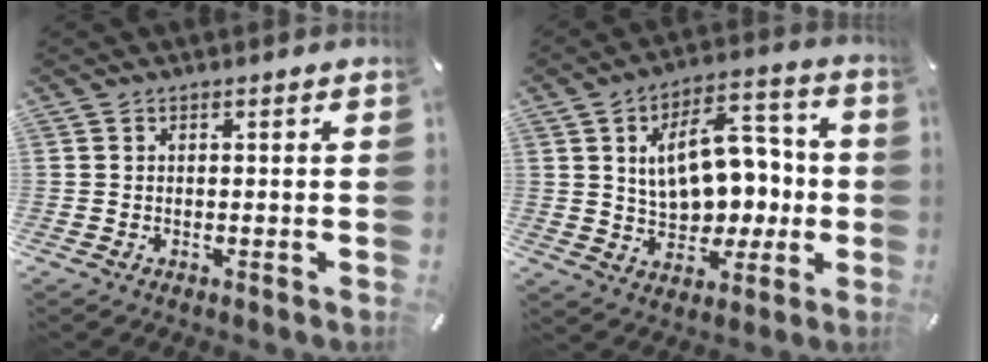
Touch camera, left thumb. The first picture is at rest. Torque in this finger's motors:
{"motor_torque": [0.61, 0.28, 0.36, 0.06, 0.17]}